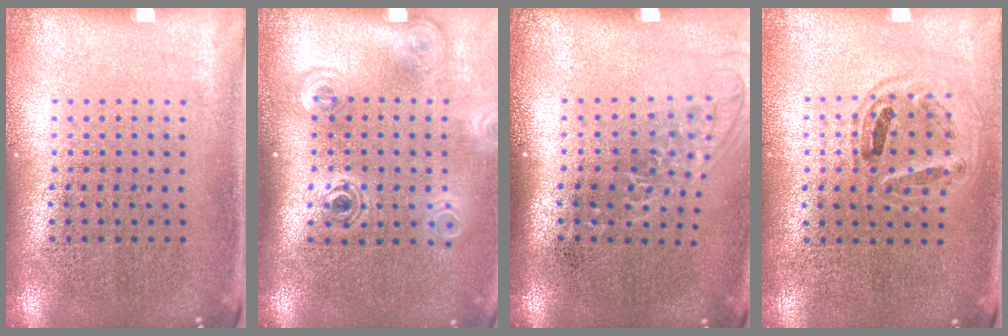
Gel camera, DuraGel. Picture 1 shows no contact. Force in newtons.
{"total": 1.9, "press": 1.3, "slide": 1.4}
{"total": 1.3, "press": 1.0, "slide": 0.7}
{"total": 0.9, "press": 0.9, "slide": 0.4}